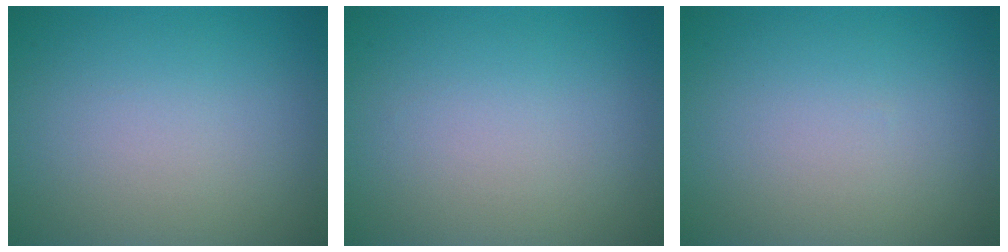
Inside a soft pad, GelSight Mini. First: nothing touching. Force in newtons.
{"total": 0.0}
{"total": 0.0}